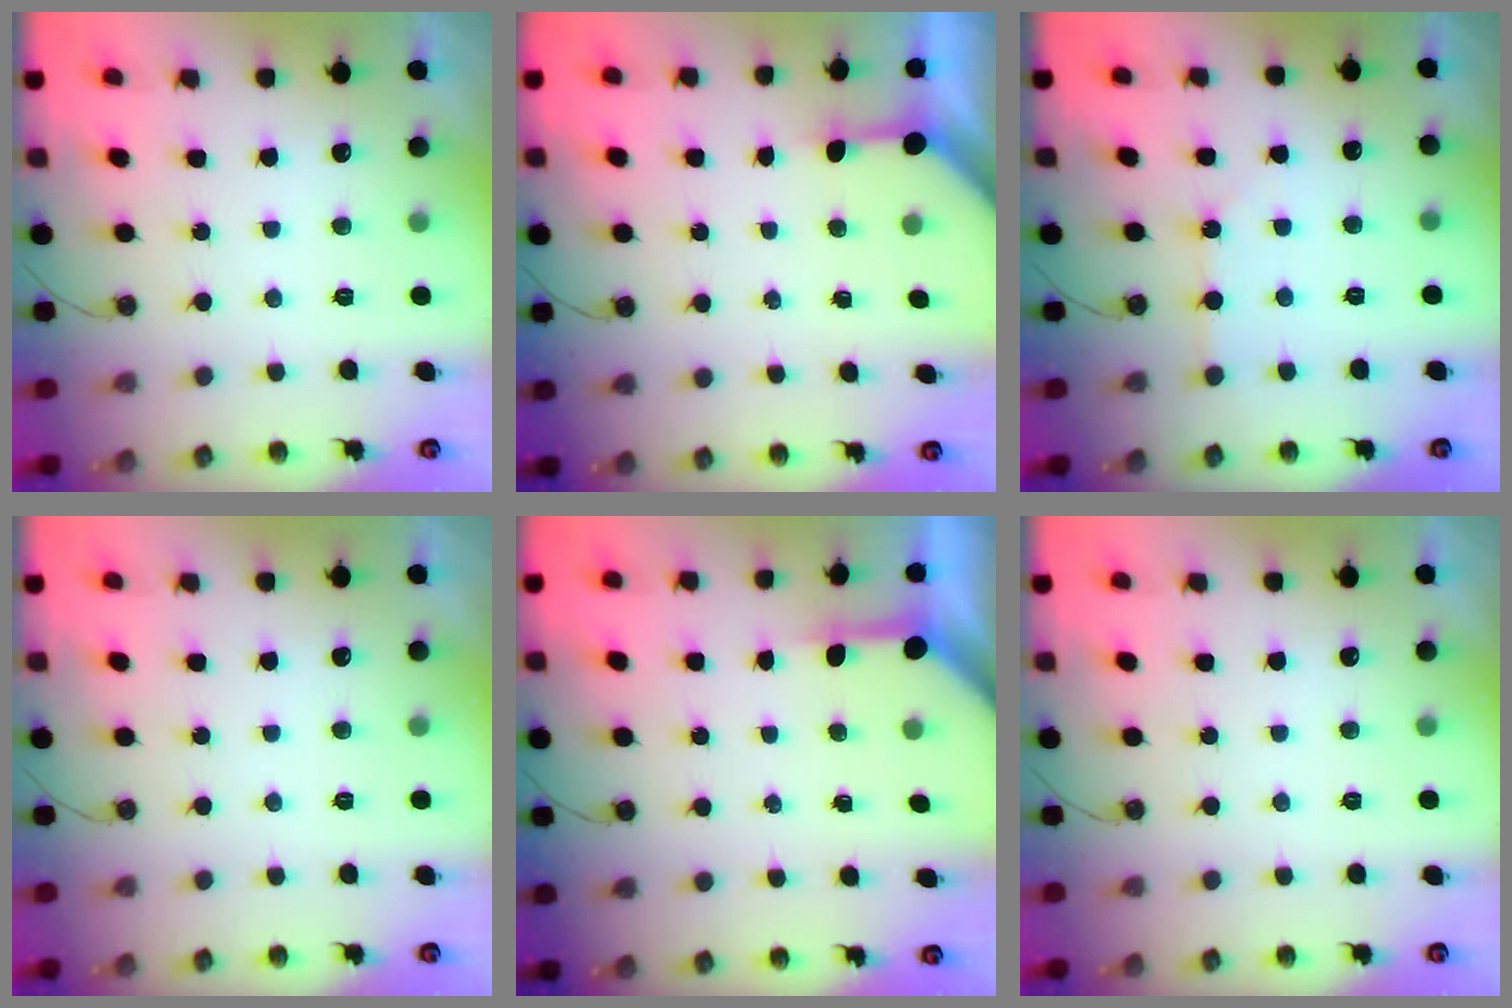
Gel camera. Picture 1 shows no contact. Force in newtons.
{"total": 3.2, "press": 3.2, "slide": 0.4}
{"total": 2.2, "press": 2.1, "slide": 0.3}
{"total": 0.0}
{"total": 3.5, "press": 3.5, "slide": 0.5}
{"total": 0.0}